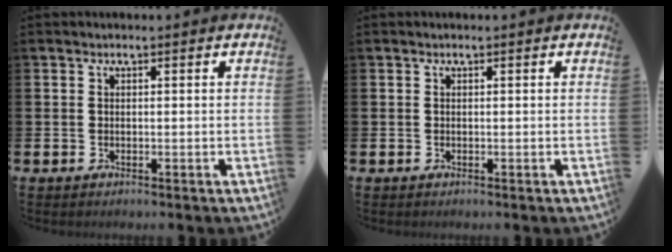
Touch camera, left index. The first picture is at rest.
{"total": 0.0}